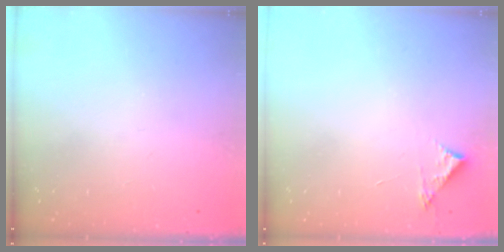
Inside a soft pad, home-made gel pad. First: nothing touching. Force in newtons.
{"total": 3.7, "press": 3.7, "slide": 0.1}